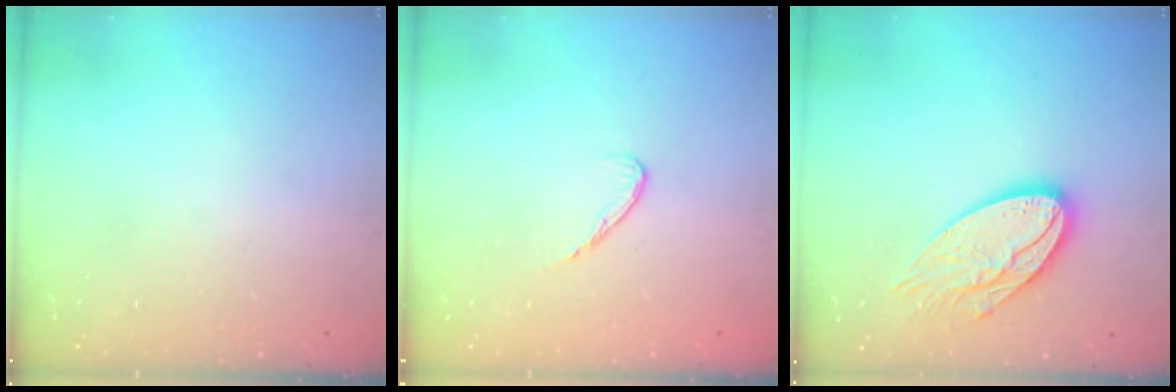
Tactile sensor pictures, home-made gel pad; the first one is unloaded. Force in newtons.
{"total": 6.0, "press": 5.9, "slide": 0.6}
{"total": 14.3, "press": 14.3, "slide": 0.7}